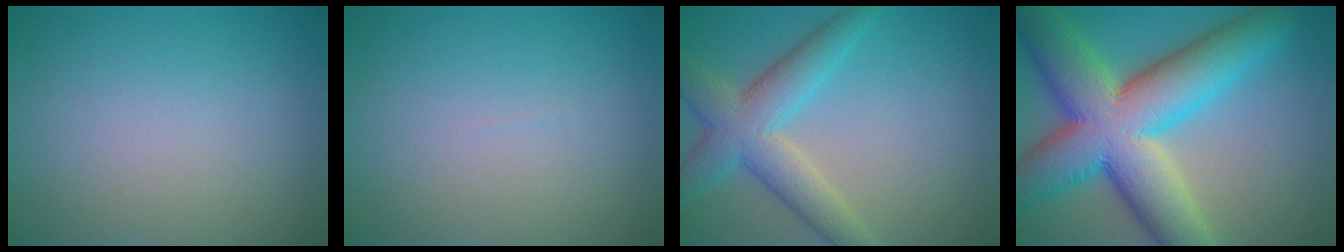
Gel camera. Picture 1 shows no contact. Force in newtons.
{"total": 0.0}
{"total": 5.9, "press": 5.9, "slide": 0.3}
{"total": 14.5, "press": 14.5, "slide": 0.6}